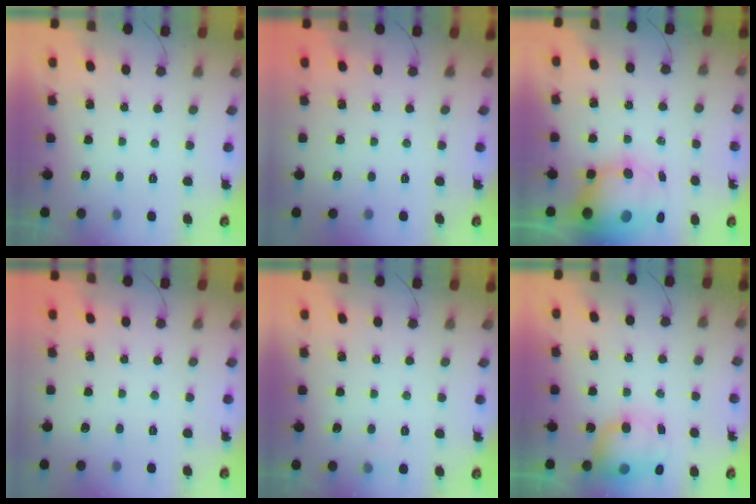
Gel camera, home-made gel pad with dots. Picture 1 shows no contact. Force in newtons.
{"total": 0.0}
{"total": 11.5, "press": 11.1, "slide": 3.0}
{"total": 0.0}
{"total": 7.2, "press": 3.7, "slide": 6.2}
{"total": 8.7, "press": 8.6, "slide": 1.6}